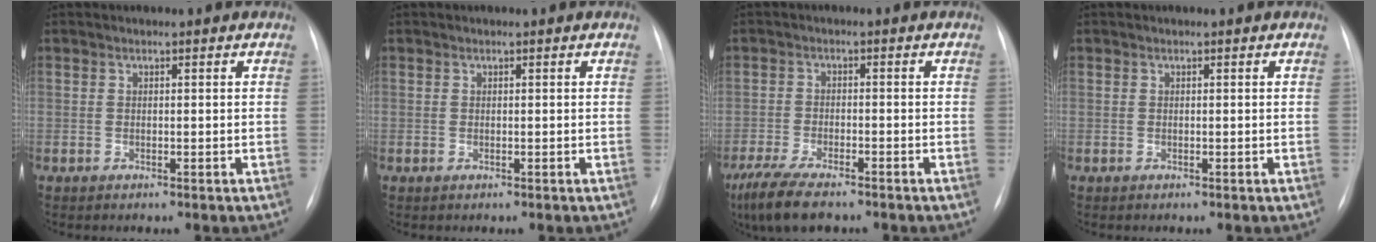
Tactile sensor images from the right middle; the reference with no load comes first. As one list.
[{"total": 0.0}, {"total": 9.0, "force": [-6.9, 2.2, 5.4], "torque": [-0.102, -0.023, -0.116]}, {"total": 0.0}]